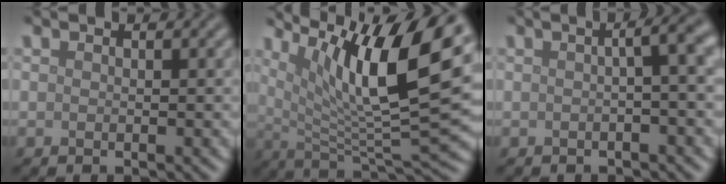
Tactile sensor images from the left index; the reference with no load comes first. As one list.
[{"total": 13.3, "force": [6.0, 3.4, 11.4], "torque": [-0.183, 0.000, 0.110]}, {"total": 3.9, "force": [0.2, 1.1, 3.7], "torque": [-0.037, 0.018, -0.002]}]